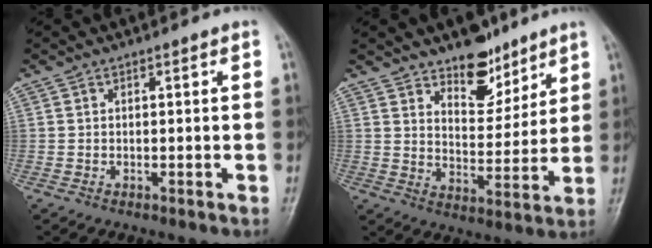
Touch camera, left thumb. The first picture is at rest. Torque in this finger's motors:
{"motor_torque": [0.08, 0.19, -0.44, -0.38, 0.10]}